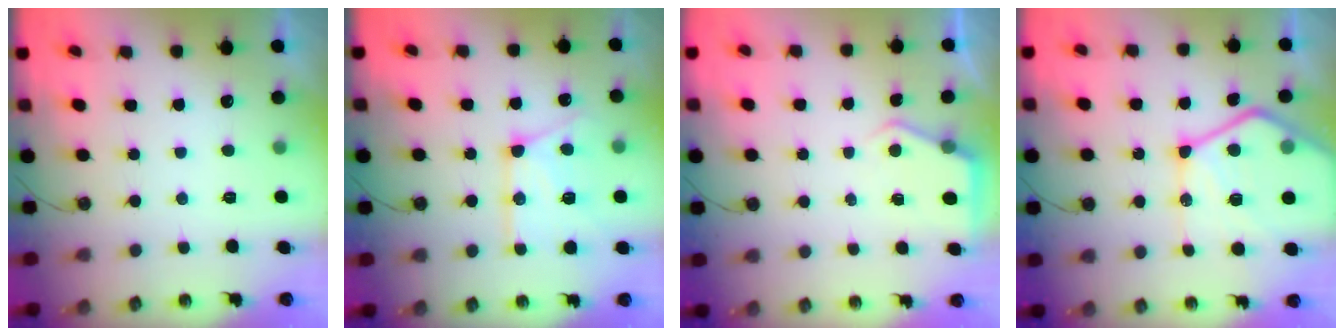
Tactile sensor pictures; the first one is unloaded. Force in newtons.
{"total": 15.1, "press": 15.0, "slide": 1.6}
{"total": 3.3, "press": 3.3, "slide": 0.5}
{"total": 22.6, "press": 22.5, "slide": 2.4}